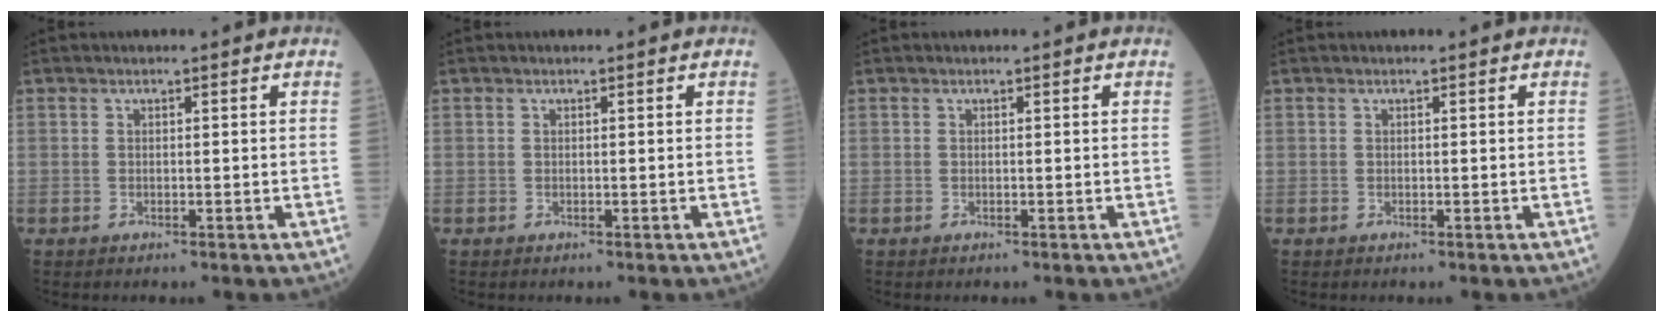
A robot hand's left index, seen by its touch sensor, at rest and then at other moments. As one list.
[{"total": 0.0}, {"total": 0.0}, {"total": 0.0}]